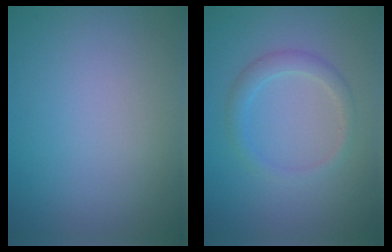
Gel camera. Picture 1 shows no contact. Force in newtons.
{"total": 2.1, "press": 2.1, "slide": 0.2}